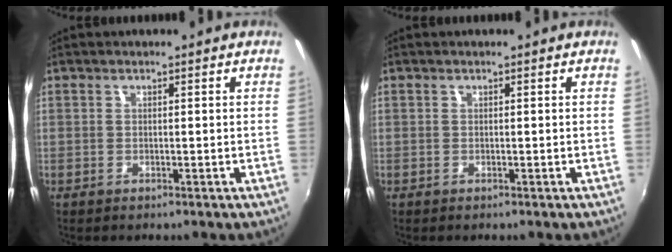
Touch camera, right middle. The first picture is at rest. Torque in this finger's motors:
{"motor_torque": [-0.02, 0.01, -0.01, 0.00]}